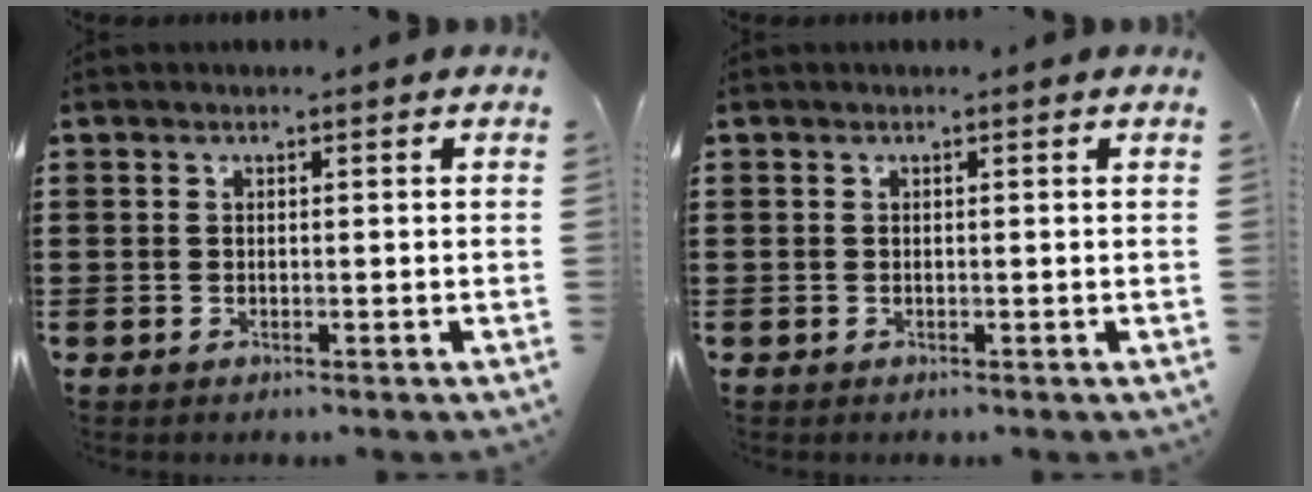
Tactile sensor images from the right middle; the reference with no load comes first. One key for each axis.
{"total": 0.0}